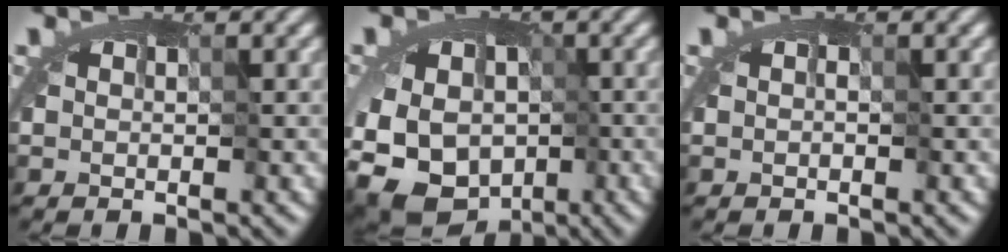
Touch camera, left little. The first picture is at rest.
{"total": 8.7, "force": [-3.2, 7.1, 3.9], "torque": [-0.059, 0.009, -0.051]}
{"total": 0.0}